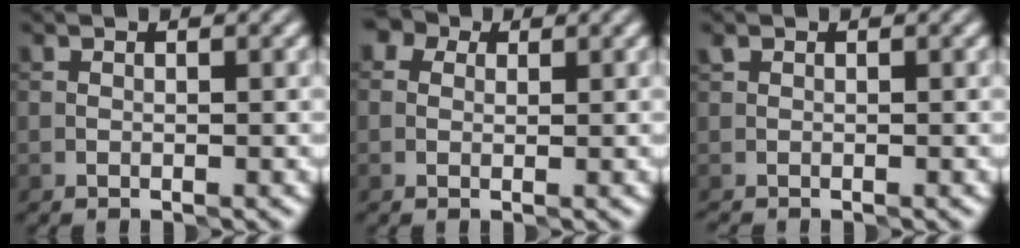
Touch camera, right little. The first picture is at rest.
{"total": 4.2, "force": [2.1, 3.0, 2.1], "torque": [-0.012, 0.029, -0.015]}
{"total": 0.7, "force": [-0.6, 0.4, 0.0], "torque": [0.001, 0.002, -0.012]}